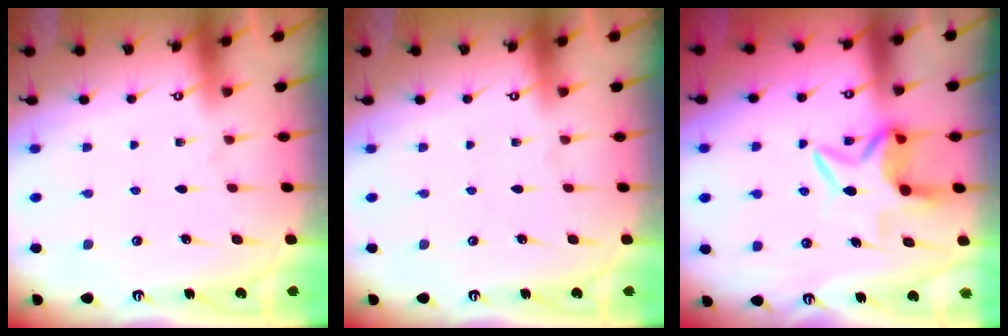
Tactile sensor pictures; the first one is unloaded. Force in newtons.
{"total": 0.0}
{"total": 7.3, "press": 7.3, "slide": 1.0}